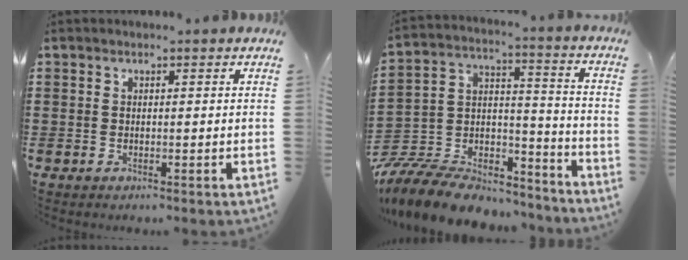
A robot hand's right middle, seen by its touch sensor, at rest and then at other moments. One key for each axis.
{"total": 10.3, "fx": -9.4, "fy": 3.1, "fz": 2.7, "tx": -0.063, "ty": 0.016, "tz": -0.190}